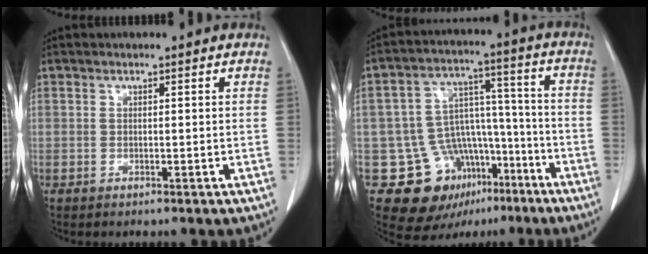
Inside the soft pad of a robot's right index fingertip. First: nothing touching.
{"total": 15.5, "force": [-7.5, 12.2, 6.2], "torque": [-0.099, 0.070, -0.098]}